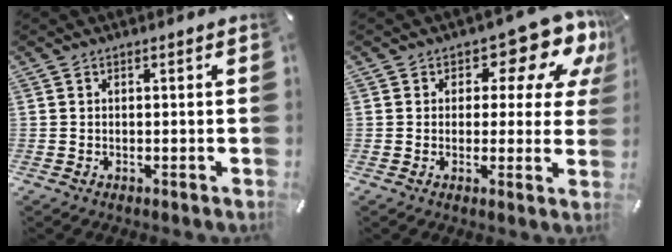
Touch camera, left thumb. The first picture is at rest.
{"total": 12.5, "force": [7.0, 6.6, 8.0], "torque": [-0.101, -0.048, 0.117]}